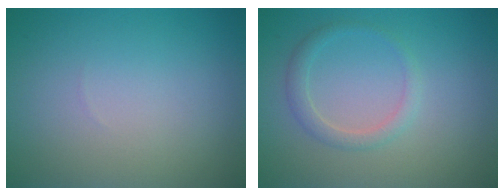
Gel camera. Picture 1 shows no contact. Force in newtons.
{"total": 1.8, "press": 1.8, "slide": 0.1}